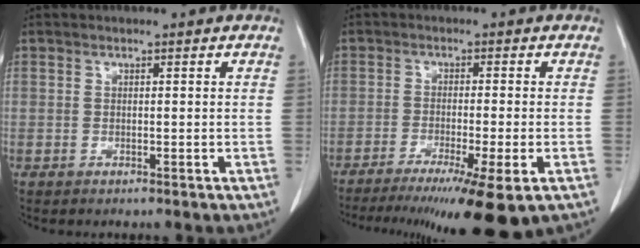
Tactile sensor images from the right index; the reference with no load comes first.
{"total": 14.3, "force": [-10.2, 0.0, 10.1], "torque": [-0.128, -0.037, -0.156]}